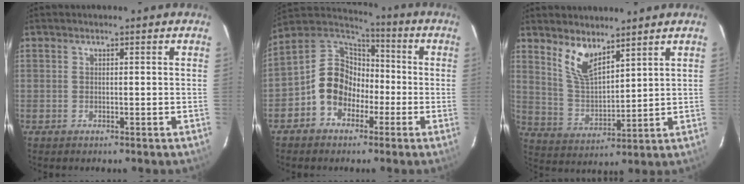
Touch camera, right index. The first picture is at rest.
{"total": 12.3, "force": [-4.2, 9.7, 6.3], "torque": [-0.131, 0.032, -0.076]}
{"total": 7.9, "force": [5.7, 2.7, 4.8], "torque": [-0.096, -0.004, 0.119]}